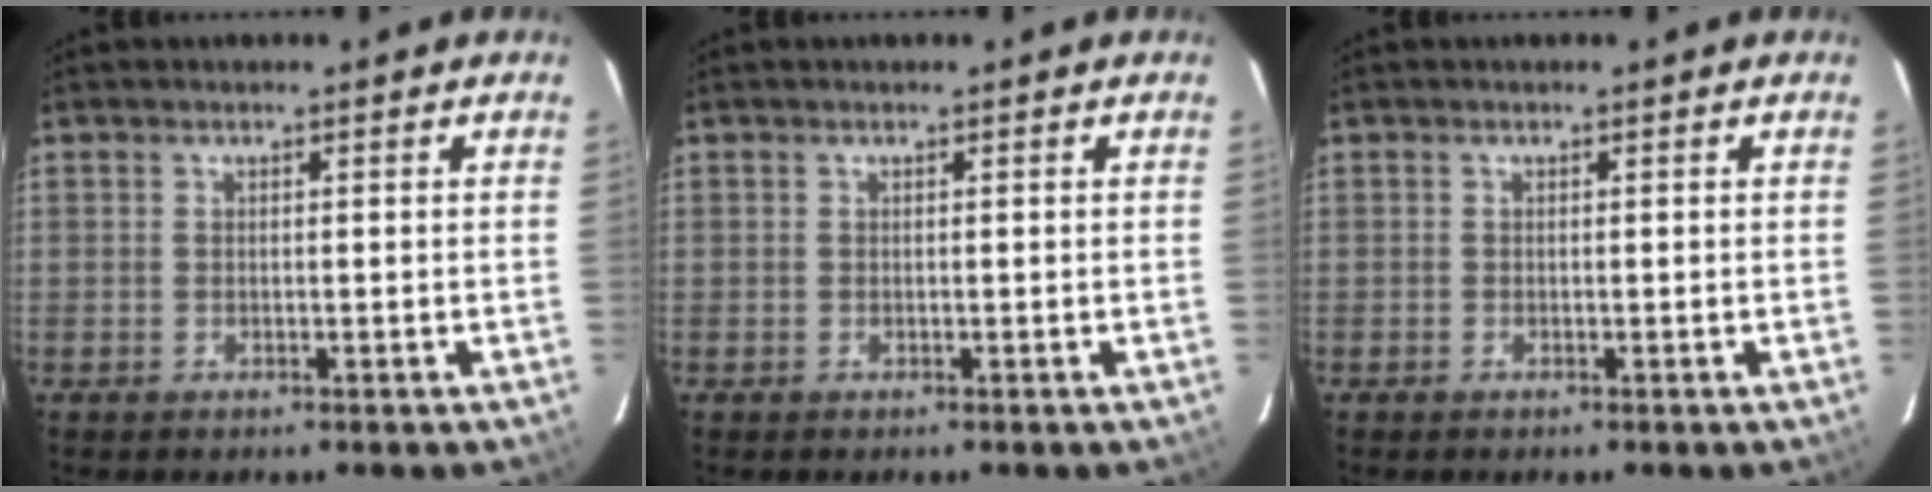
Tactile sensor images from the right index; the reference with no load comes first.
{"total": 0.0}
{"total": 0.0}